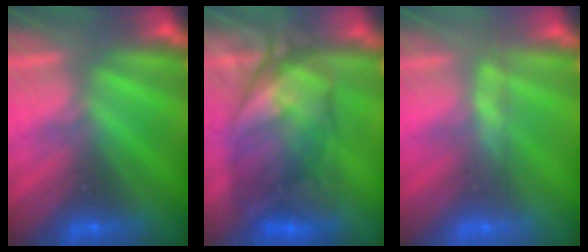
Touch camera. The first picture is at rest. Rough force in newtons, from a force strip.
{"total": 11.8}
{"total": 2.7}